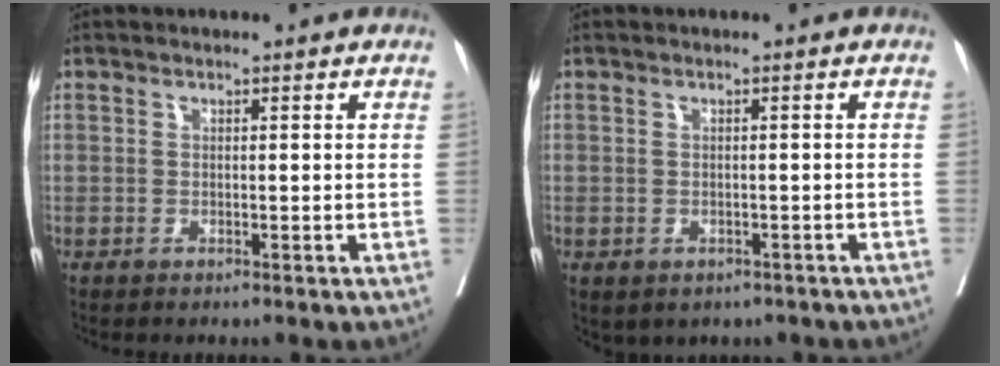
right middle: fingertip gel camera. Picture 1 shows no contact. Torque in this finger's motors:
{"motor_torque": [0.26, -1.81, 0.10, 0.04]}